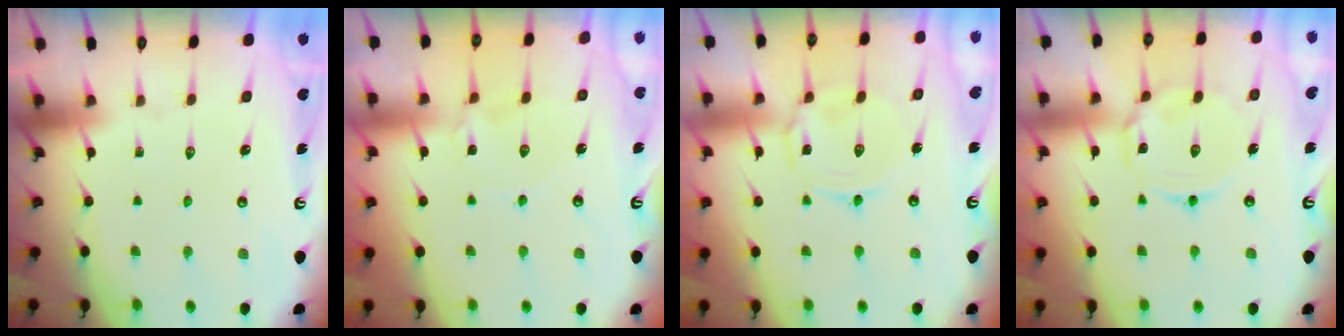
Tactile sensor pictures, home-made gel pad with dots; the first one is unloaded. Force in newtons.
{"total": 1.1, "press": 1.0, "slide": 0.3}
{"total": 2.5, "press": 2.5, "slide": 0.6}
{"total": 7.5, "press": 7.4, "slide": 0.5}